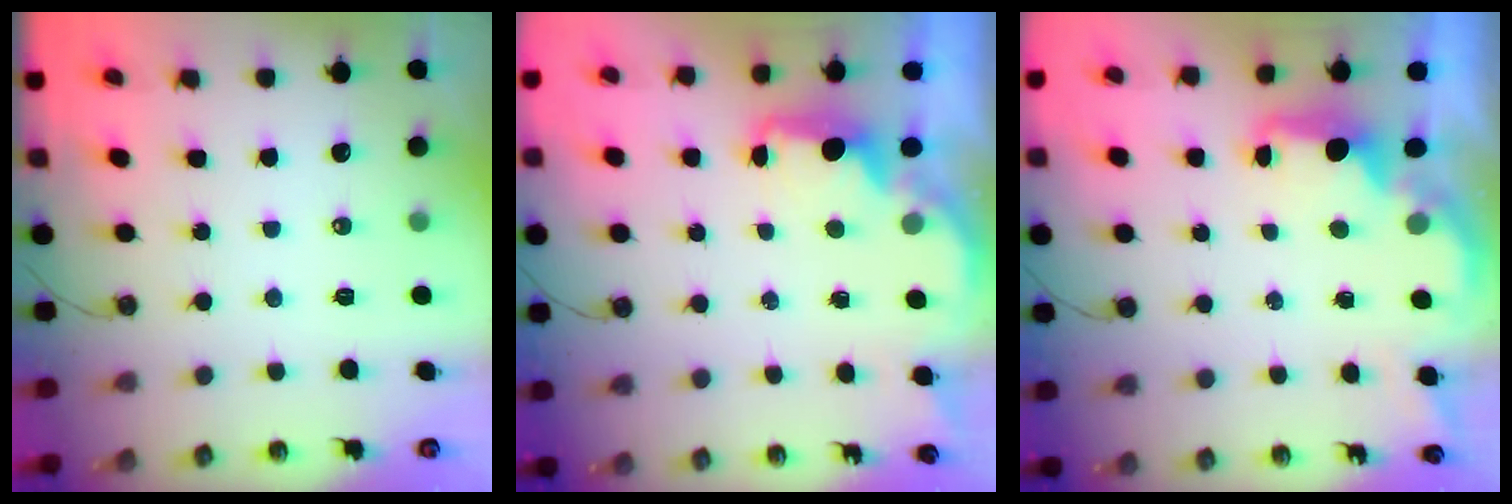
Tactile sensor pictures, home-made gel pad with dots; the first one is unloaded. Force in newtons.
{"total": 2.2, "press": 2.1, "slide": 0.8}
{"total": 2.2, "press": 2.0, "slide": 0.8}